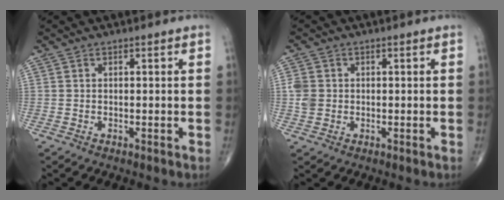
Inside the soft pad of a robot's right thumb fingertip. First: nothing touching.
{"total": 3.4, "force": [0.1, 2.9, 1.7], "torque": [-0.031, 0.004, 0.001]}